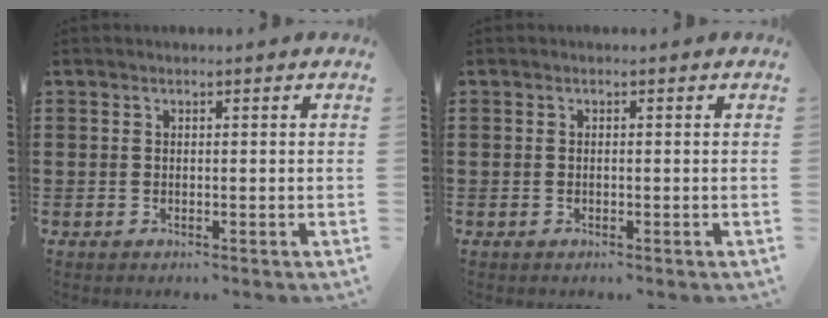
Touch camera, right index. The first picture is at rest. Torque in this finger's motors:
{"motor_torque": [0.04, 0.14, 0.00, 0.00]}